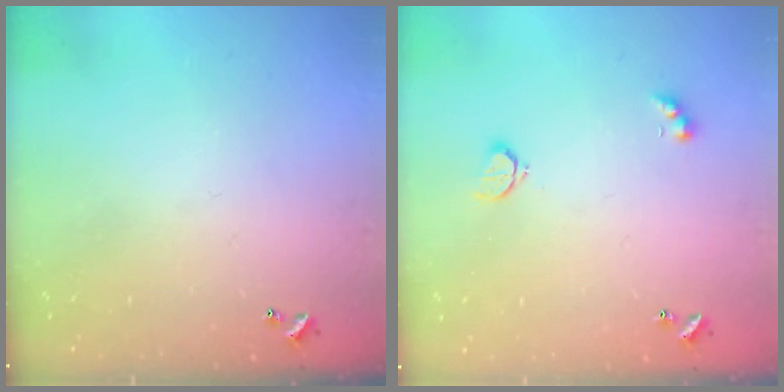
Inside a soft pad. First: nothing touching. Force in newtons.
{"total": 2.6, "press": 2.5, "slide": 0.5}